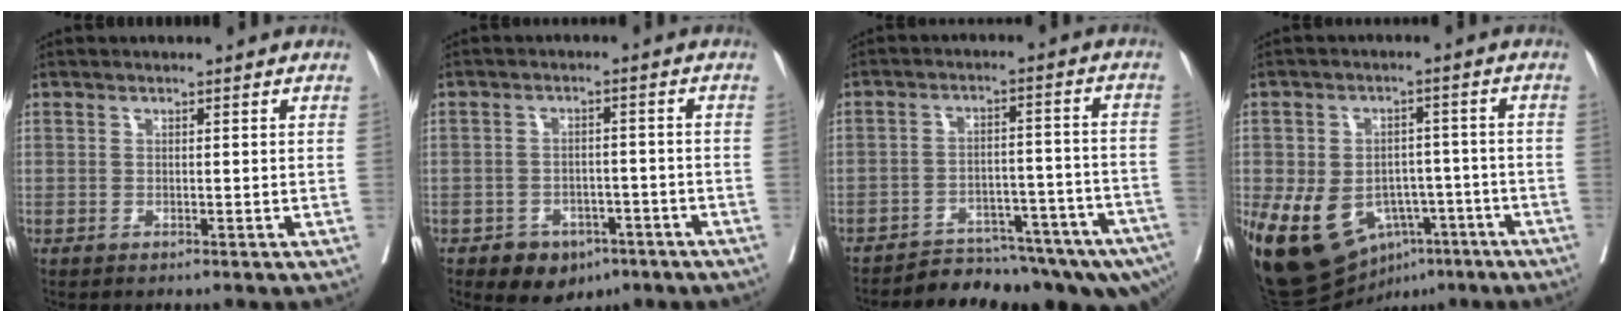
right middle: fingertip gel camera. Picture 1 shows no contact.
{"total": 6.9, "force": [-4.3, 4.7, 2.6], "torque": [-0.033, 0.011, -0.054]}
{"total": 18.4, "force": [-16.0, 4.7, 7.8], "torque": [-0.059, 0.023, -0.207]}
{"total": 16.7, "force": [-7.4, 11.6, 9.6], "torque": [-0.185, 0.012, -0.097]}